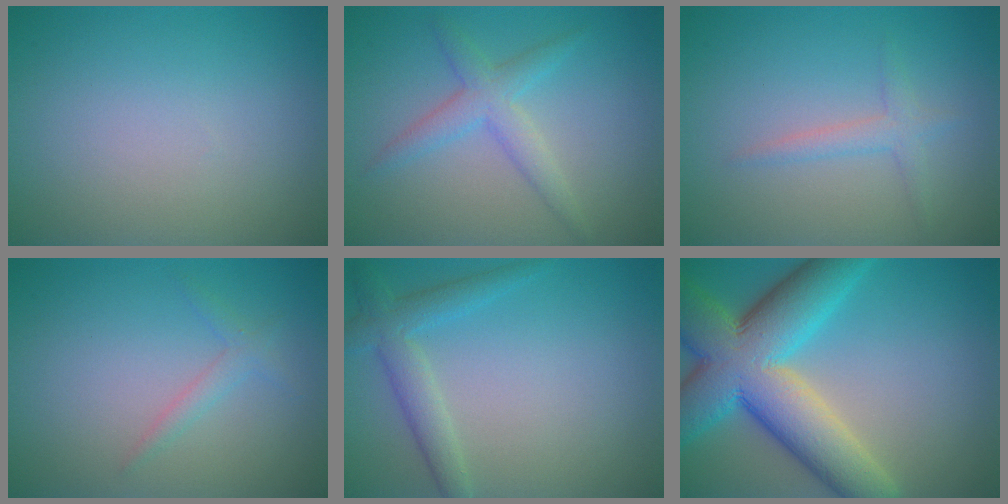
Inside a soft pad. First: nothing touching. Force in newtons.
{"total": 2.9, "press": 2.9, "slide": 0.1}
{"total": 1.7, "press": 1.7, "slide": 0.0}
{"total": 1.3, "press": 1.3, "slide": 0.1}
{"total": 3.0, "press": 3.0, "slide": 0.0}
{"total": 12.5, "press": 12.5, "slide": 0.6}